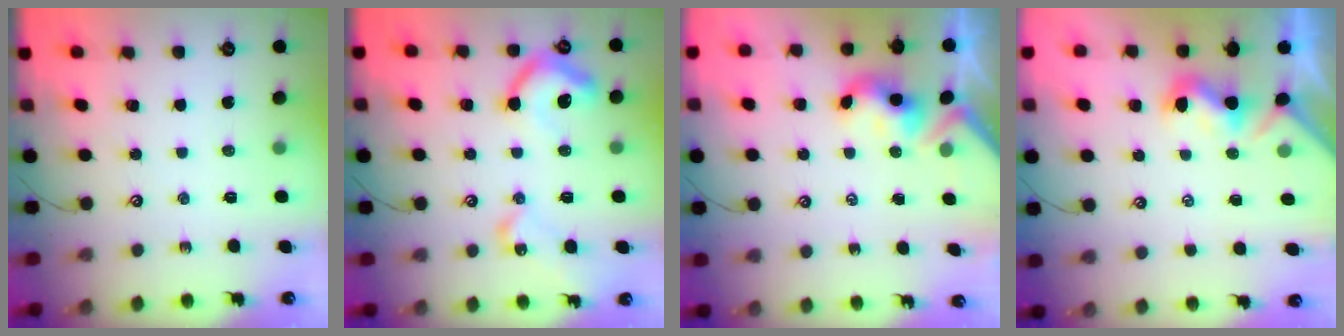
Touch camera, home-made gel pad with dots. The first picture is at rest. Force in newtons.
{"total": 14.6, "press": 14.5, "slide": 1.5}
{"total": 4.7, "press": 4.7, "slide": 0.3}
{"total": 1.5, "press": 1.4, "slide": 0.5}